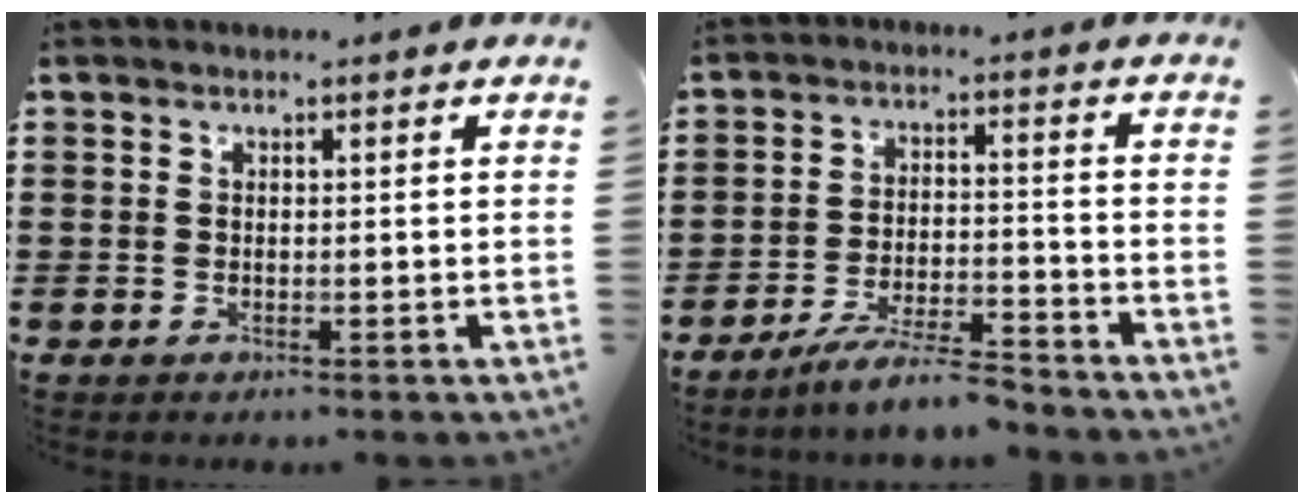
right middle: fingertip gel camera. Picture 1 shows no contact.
{"total": 6.8, "force": [-6.2, 0.0, 2.7], "torque": [-0.055, -0.008, -0.116]}